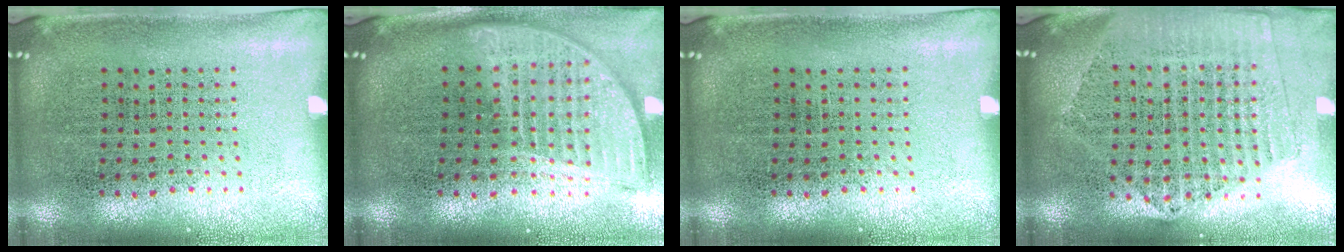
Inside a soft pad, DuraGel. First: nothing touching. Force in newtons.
{"total": 1.9, "press": 1.5, "slide": 1.1}
{"total": 0.0}
{"total": 2.1, "press": 1.9, "slide": 0.9}